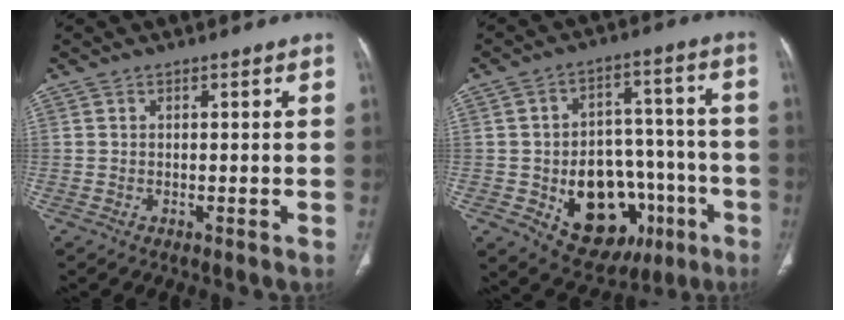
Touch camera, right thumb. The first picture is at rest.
{"total": 19.6, "force": [-6.5, 13.5, 12.6], "torque": [-0.135, 0.040, -0.077]}